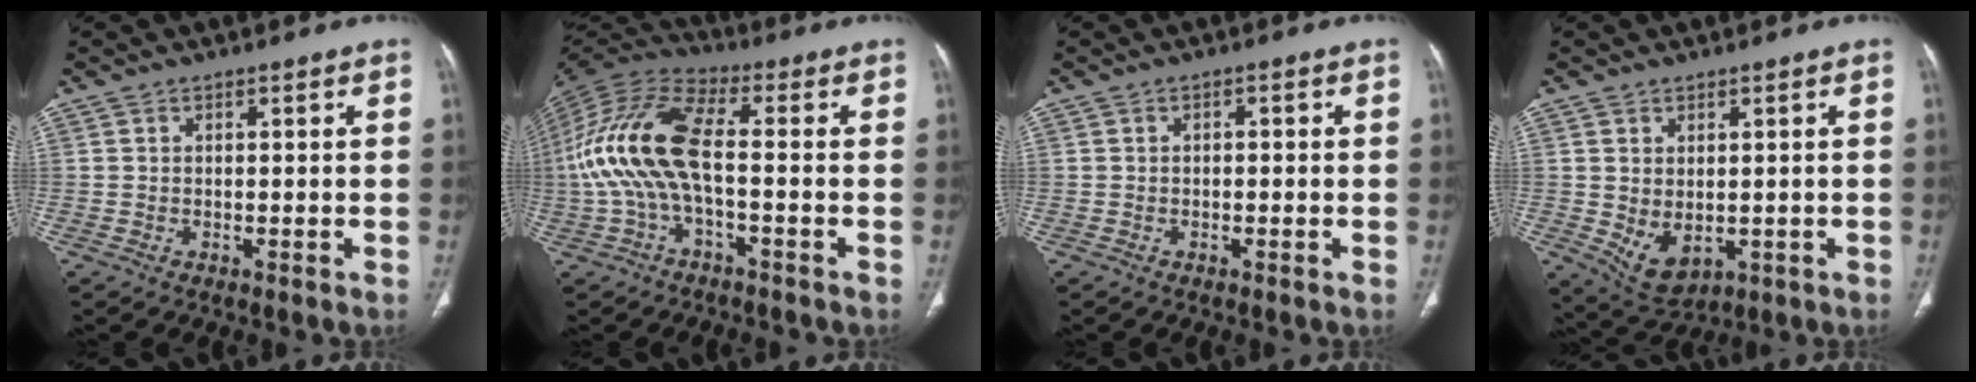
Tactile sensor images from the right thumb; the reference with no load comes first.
{"total": 14.9, "force": [-1.7, 6.0, 13.5], "torque": [-0.298, 0.039, -0.039]}
{"total": 0.7, "force": [-0.2, 0.5, 0.5], "torque": [0.001, 0.001, -0.007]}
{"total": 6.5, "force": [-0.7, 4.2, 4.9], "torque": [-0.075, -0.008, 0.011]}